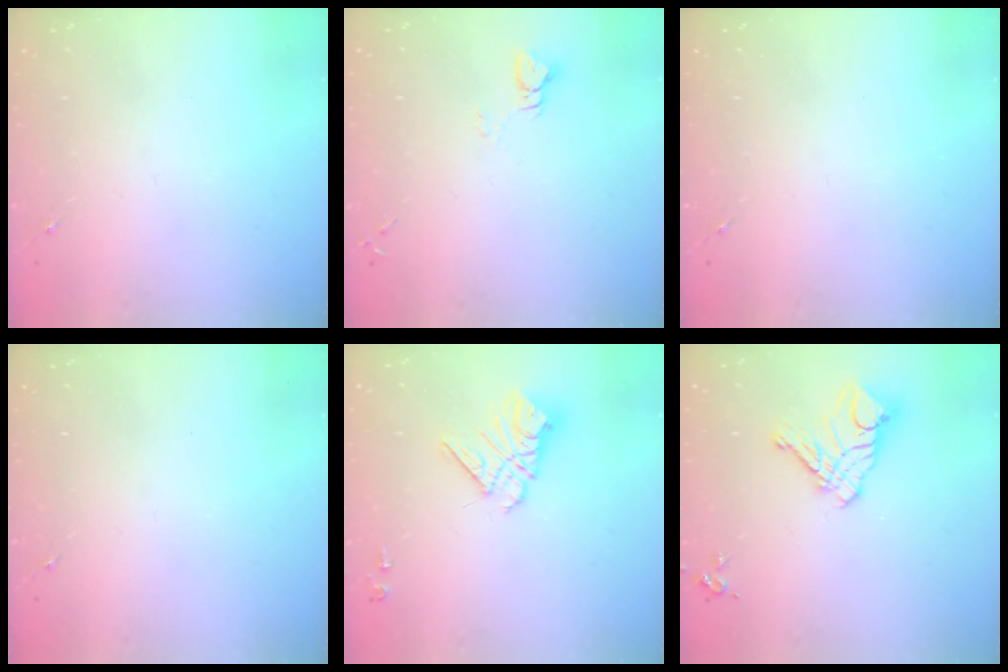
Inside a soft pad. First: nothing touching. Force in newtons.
{"total": 2.9, "press": 2.9, "slide": 0.2}
{"total": 0.0}
{"total": 0.0}
{"total": 12.7, "press": 12.6, "slide": 1.1}
{"total": 12.0, "press": 11.9, "slide": 1.1}